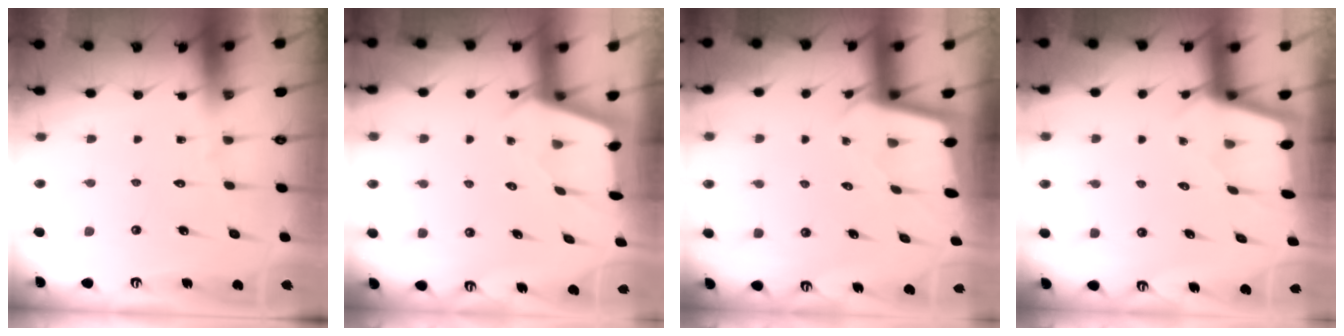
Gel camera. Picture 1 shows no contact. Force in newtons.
{"total": 2.4, "press": 2.4, "slide": 0.2}
{"total": 2.1, "press": 2.1, "slide": 0.1}
{"total": 2.2, "press": 2.2, "slide": 0.3}